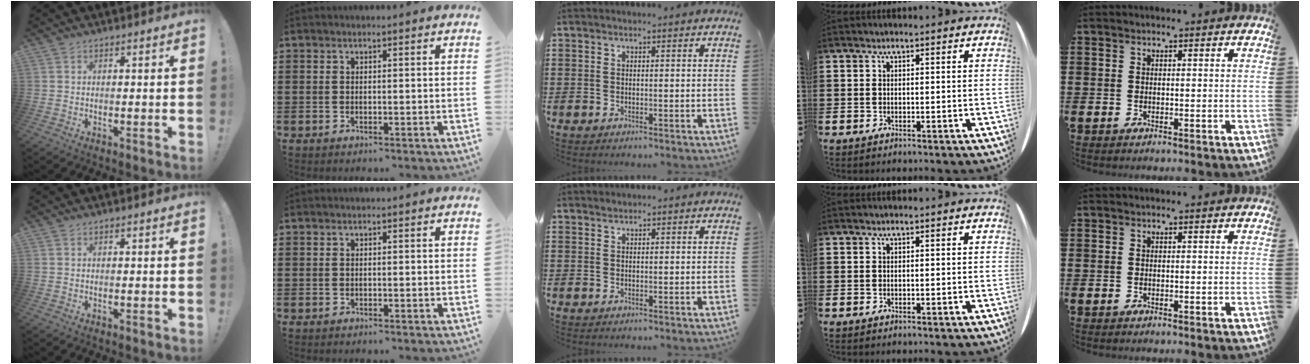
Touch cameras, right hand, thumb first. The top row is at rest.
{"middle": {"total": 0.6, "force": [0.6, 0.0, -0.1], "torque": [0.000, -0.002, 0.012]}}